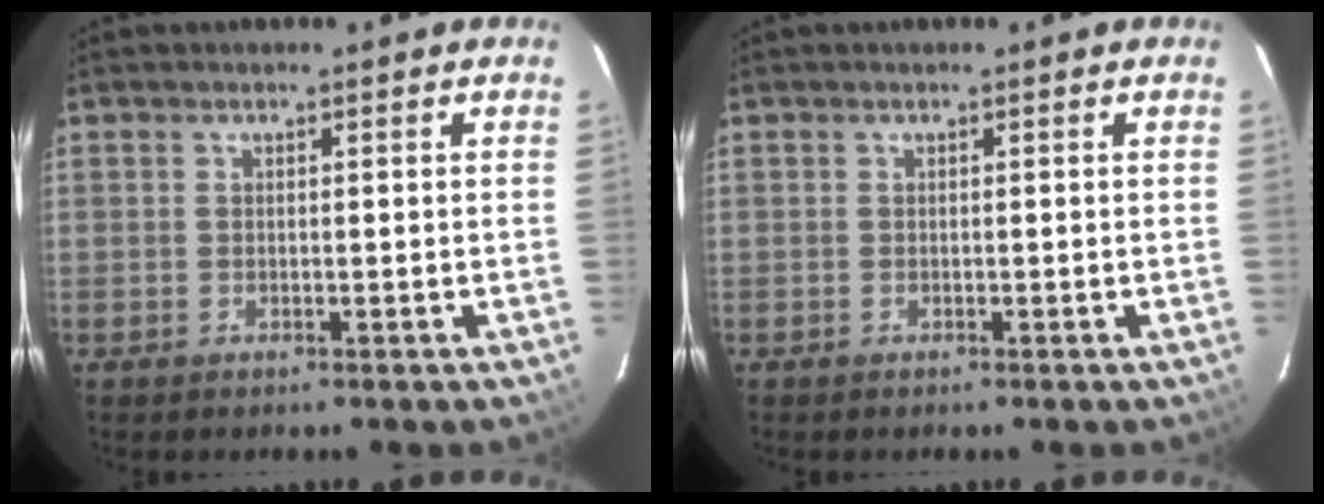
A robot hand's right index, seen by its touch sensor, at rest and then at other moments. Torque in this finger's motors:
{"motor_torque": [0.15, 0.05, 0.04, 0.01]}